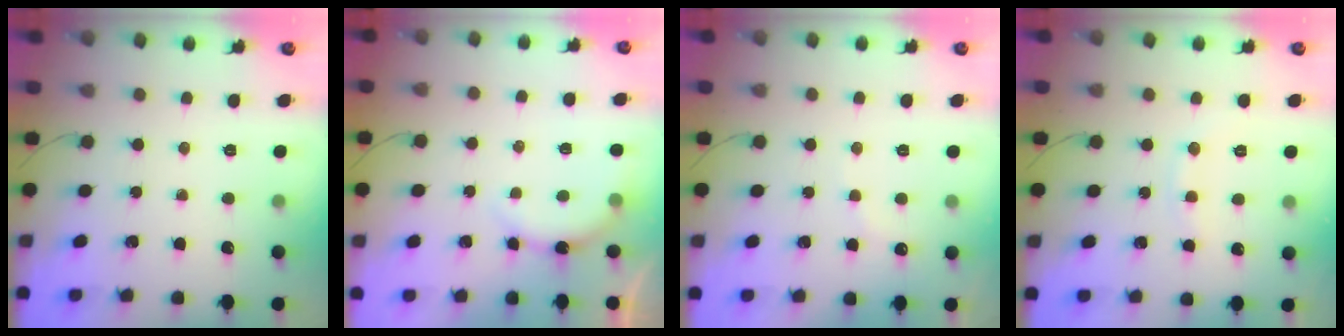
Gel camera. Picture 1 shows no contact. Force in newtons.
{"total": 6.3, "press": 6.3, "slide": 0.8}
{"total": 6.1, "press": 6.0, "slide": 1.4}
{"total": 6.5, "press": 6.5, "slide": 0.8}